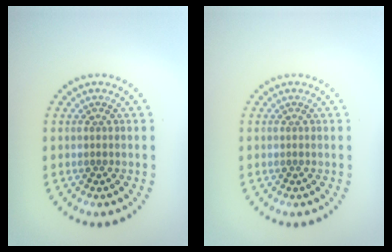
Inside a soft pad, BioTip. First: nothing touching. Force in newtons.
{"total": 0.0}